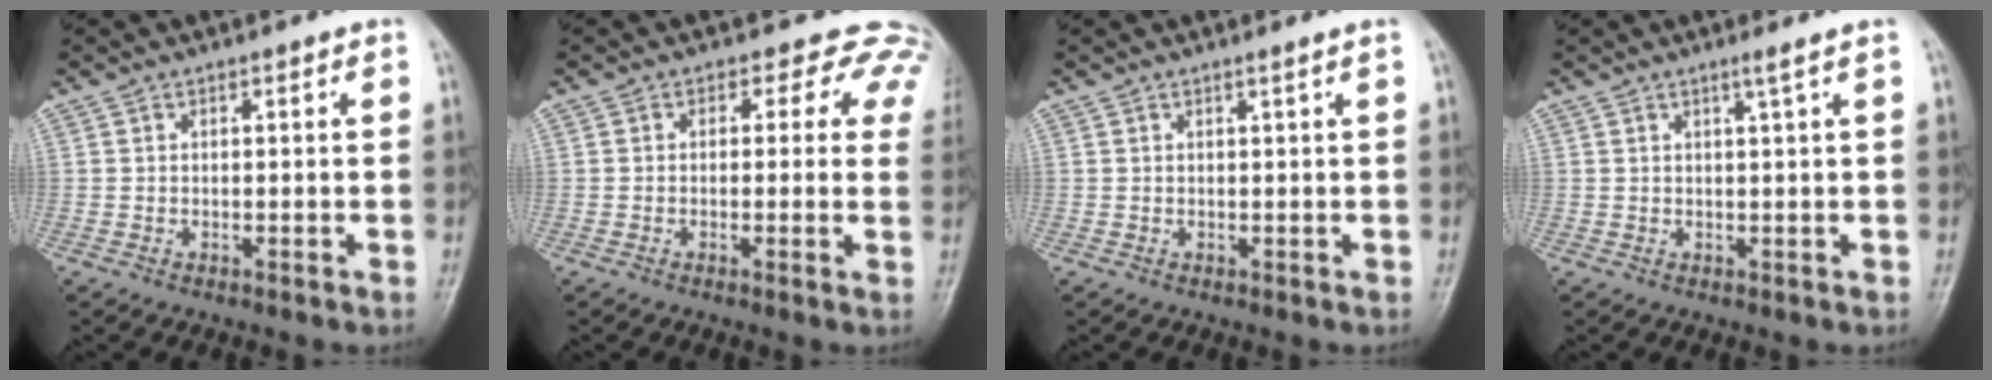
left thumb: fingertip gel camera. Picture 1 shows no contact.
{"total": 7.1, "force": [4.8, 4.7, 2.3], "torque": [0.017, -0.010, 0.023]}
{"total": 0.7, "force": [0.3, -0.3, 0.5], "torque": [-0.018, -0.006, 0.010]}
{"total": 1.5, "force": [0.8, -0.5, 1.1], "torque": [-0.028, -0.009, 0.018]}